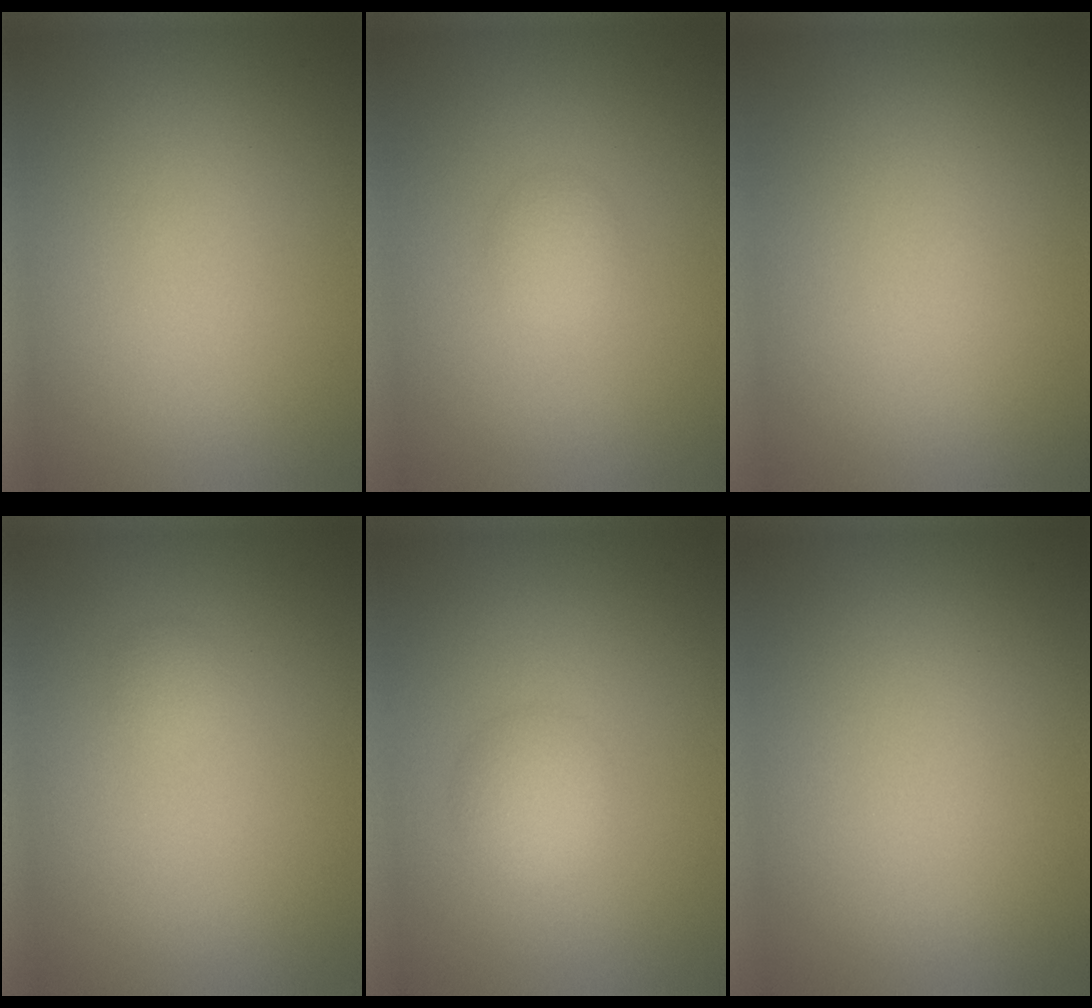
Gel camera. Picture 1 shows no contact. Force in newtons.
{"total": 1.4, "press": 1.4, "slide": 0.1}
{"total": 0.0}
{"total": 0.7, "press": 0.7, "slide": 0.0}
{"total": 2.5, "press": 2.5, "slide": 0.1}
{"total": 0.0}